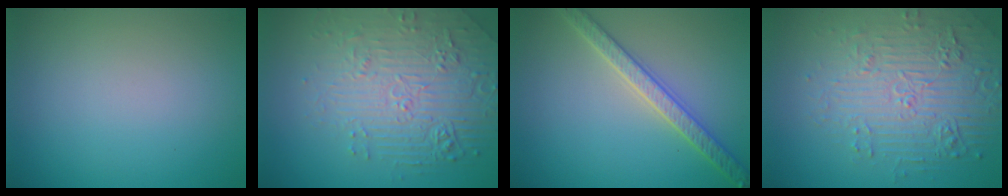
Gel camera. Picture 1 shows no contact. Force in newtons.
{"total": 4.9, "press": 4.5, "slide": 2.0}
{"total": 3.6, "press": 3.5, "slide": 0.7}
{"total": 6.4, "press": 5.1, "slide": 4.0}